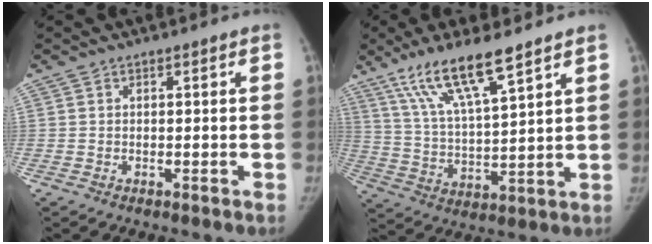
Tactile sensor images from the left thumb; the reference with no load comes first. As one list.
[{"total": 13.7, "force": [9.2, 2.3, 9.9], "torque": [-0.186, -0.036, 0.186]}]